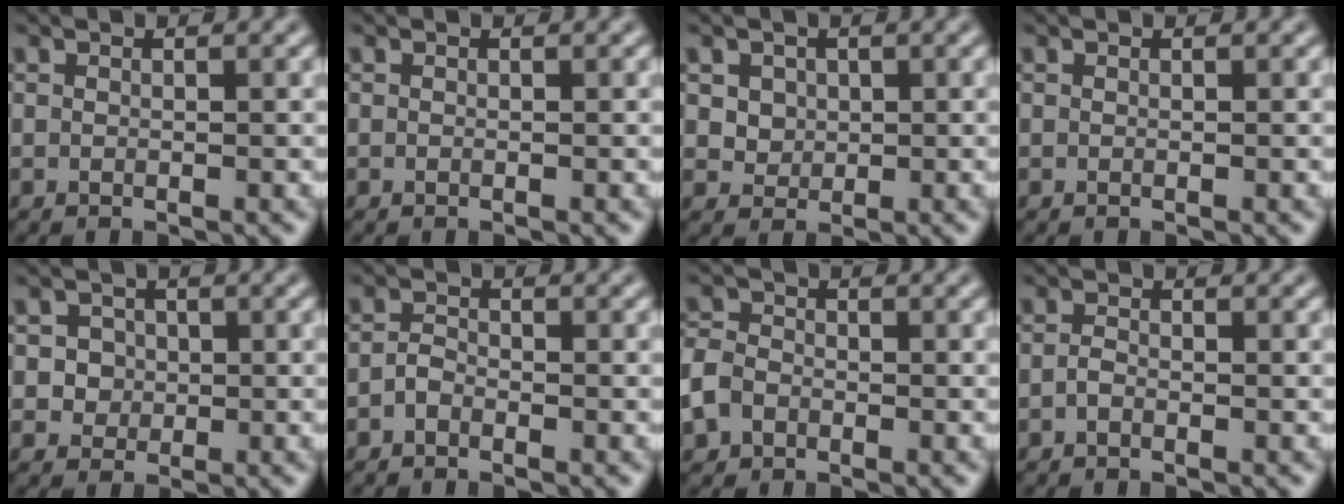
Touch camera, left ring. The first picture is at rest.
{"total": 0.0}
{"total": 3.0, "force": [1.2, 2.4, 1.3], "torque": [-0.030, 0.006, 0.029]}
{"total": 0.0}
{"total": 2.6, "force": [0.5, 2.3, 0.9], "torque": [-0.001, 0.006, 0.009]}
{"total": 1.1, "force": [-0.7, 0.6, 0.6], "torque": [-0.012, 0.004, -0.018]}
{"total": 3.1, "force": [-1.3, 2.4, 1.5], "torque": [-0.039, 0.000, -0.038]}
{"total": 0.8, "force": [-0.4, 0.4, 0.5], "torque": [-0.013, 0.001, -0.011]}